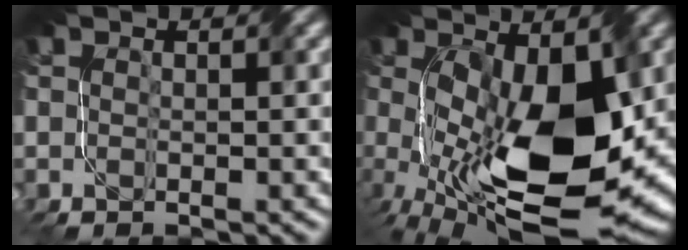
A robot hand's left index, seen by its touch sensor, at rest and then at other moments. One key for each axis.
{"total": 13.6, "fx": -0.7, "fy": 6.2, "fz": 12.0, "tx": -0.192, "ty": -0.027, "tz": -0.006}